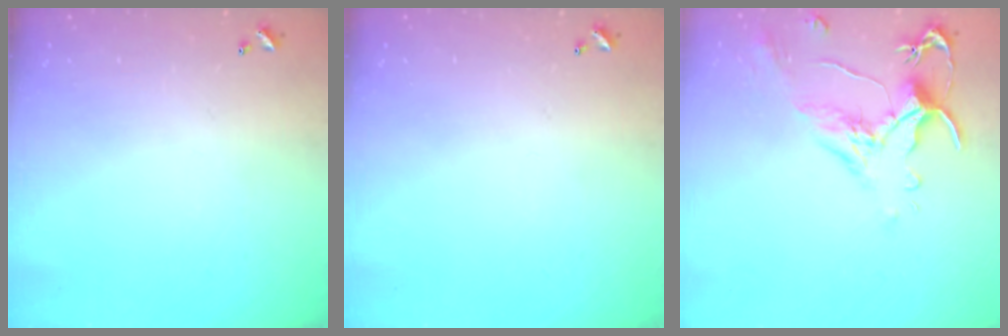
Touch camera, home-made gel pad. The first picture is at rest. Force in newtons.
{"total": 0.0}
{"total": 1.6, "press": 1.1, "slide": 1.1}